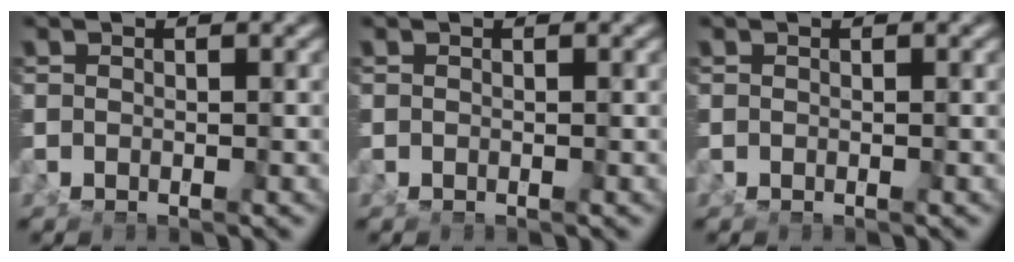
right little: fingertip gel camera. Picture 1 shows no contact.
{"total": 0.0}
{"total": 0.0}